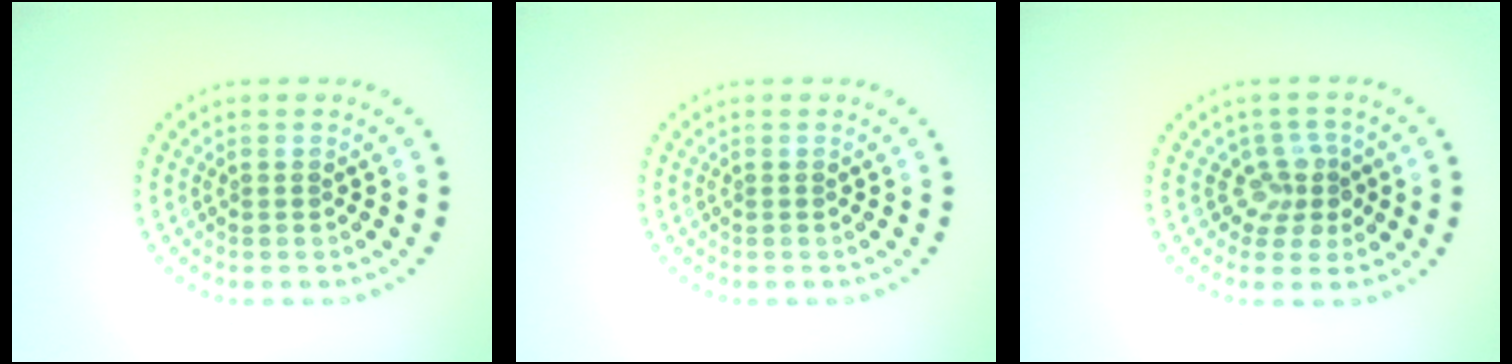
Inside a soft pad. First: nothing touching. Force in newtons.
{"total": 0.0}
{"total": 2.7, "press": 2.0, "slide": 1.8}